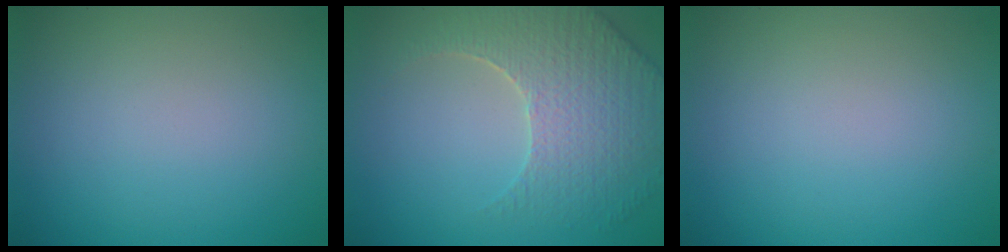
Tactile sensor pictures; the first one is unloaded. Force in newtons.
{"total": 5.0, "press": 4.6, "slide": 1.9}
{"total": 0.0}